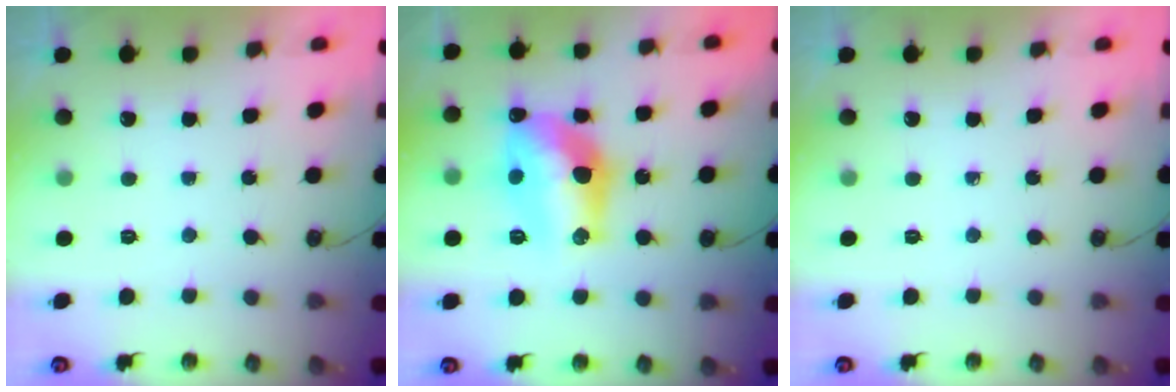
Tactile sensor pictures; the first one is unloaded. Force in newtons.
{"total": 16.2, "press": 15.5, "slide": 4.7}
{"total": 0.0}